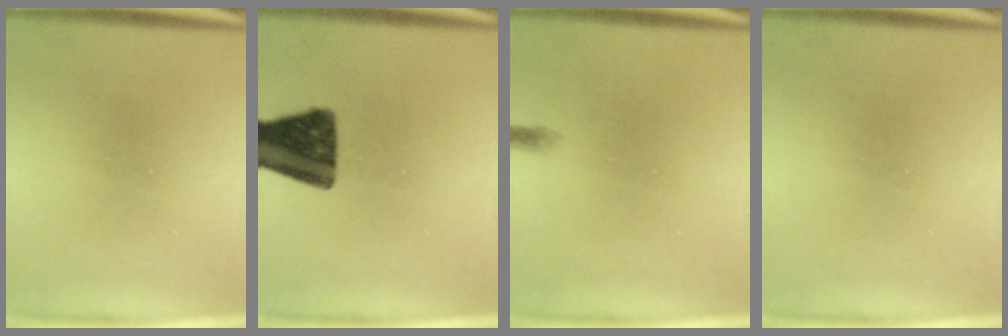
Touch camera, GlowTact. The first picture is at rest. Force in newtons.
{"total": 14.5}
{"total": 0.6}
{"total": 0.0}